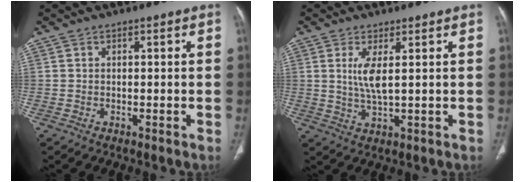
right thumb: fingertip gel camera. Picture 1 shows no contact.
{"total": 4.8, "force": [1.3, 1.0, 4.5], "torque": [-0.104, -0.018, 0.032]}